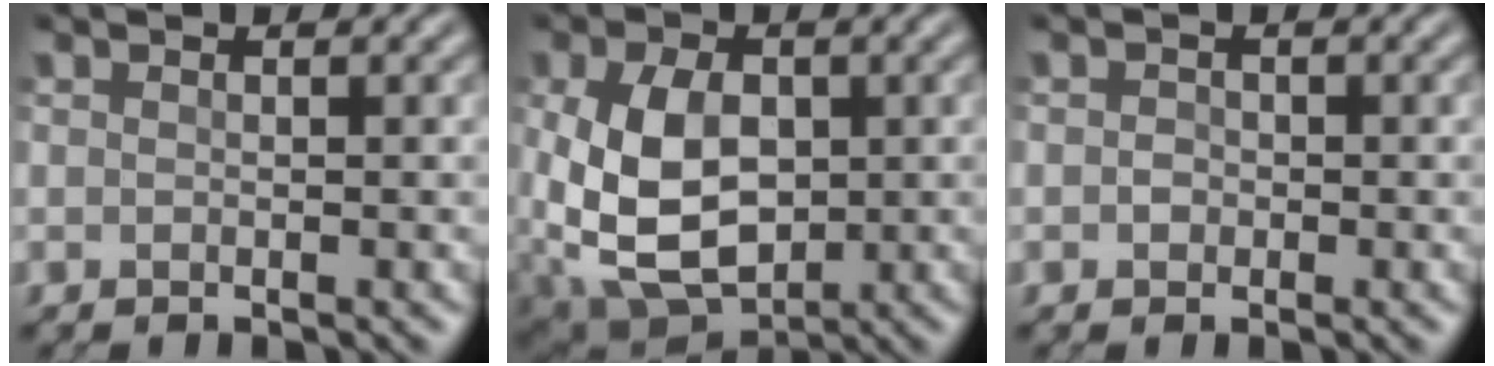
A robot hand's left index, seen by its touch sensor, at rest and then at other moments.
{"total": 10.5, "force": [0.0, 7.1, 7.7], "torque": [-0.182, -0.008, 0.011]}
{"total": 0.8, "force": [-0.2, 0.8, 0.2], "torque": [-0.001, 0.002, -0.006]}